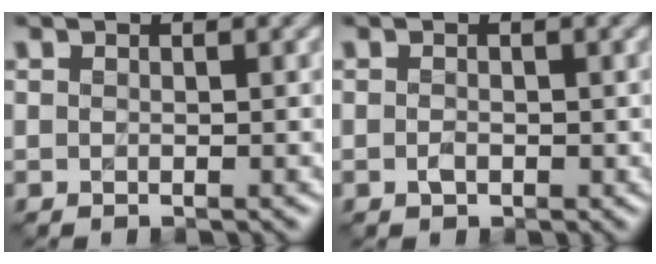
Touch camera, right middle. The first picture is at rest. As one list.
[{"total": 0.9, "force": [-0.4, 0.6, 0.6], "torque": [-0.009, 0.000, -0.009]}]